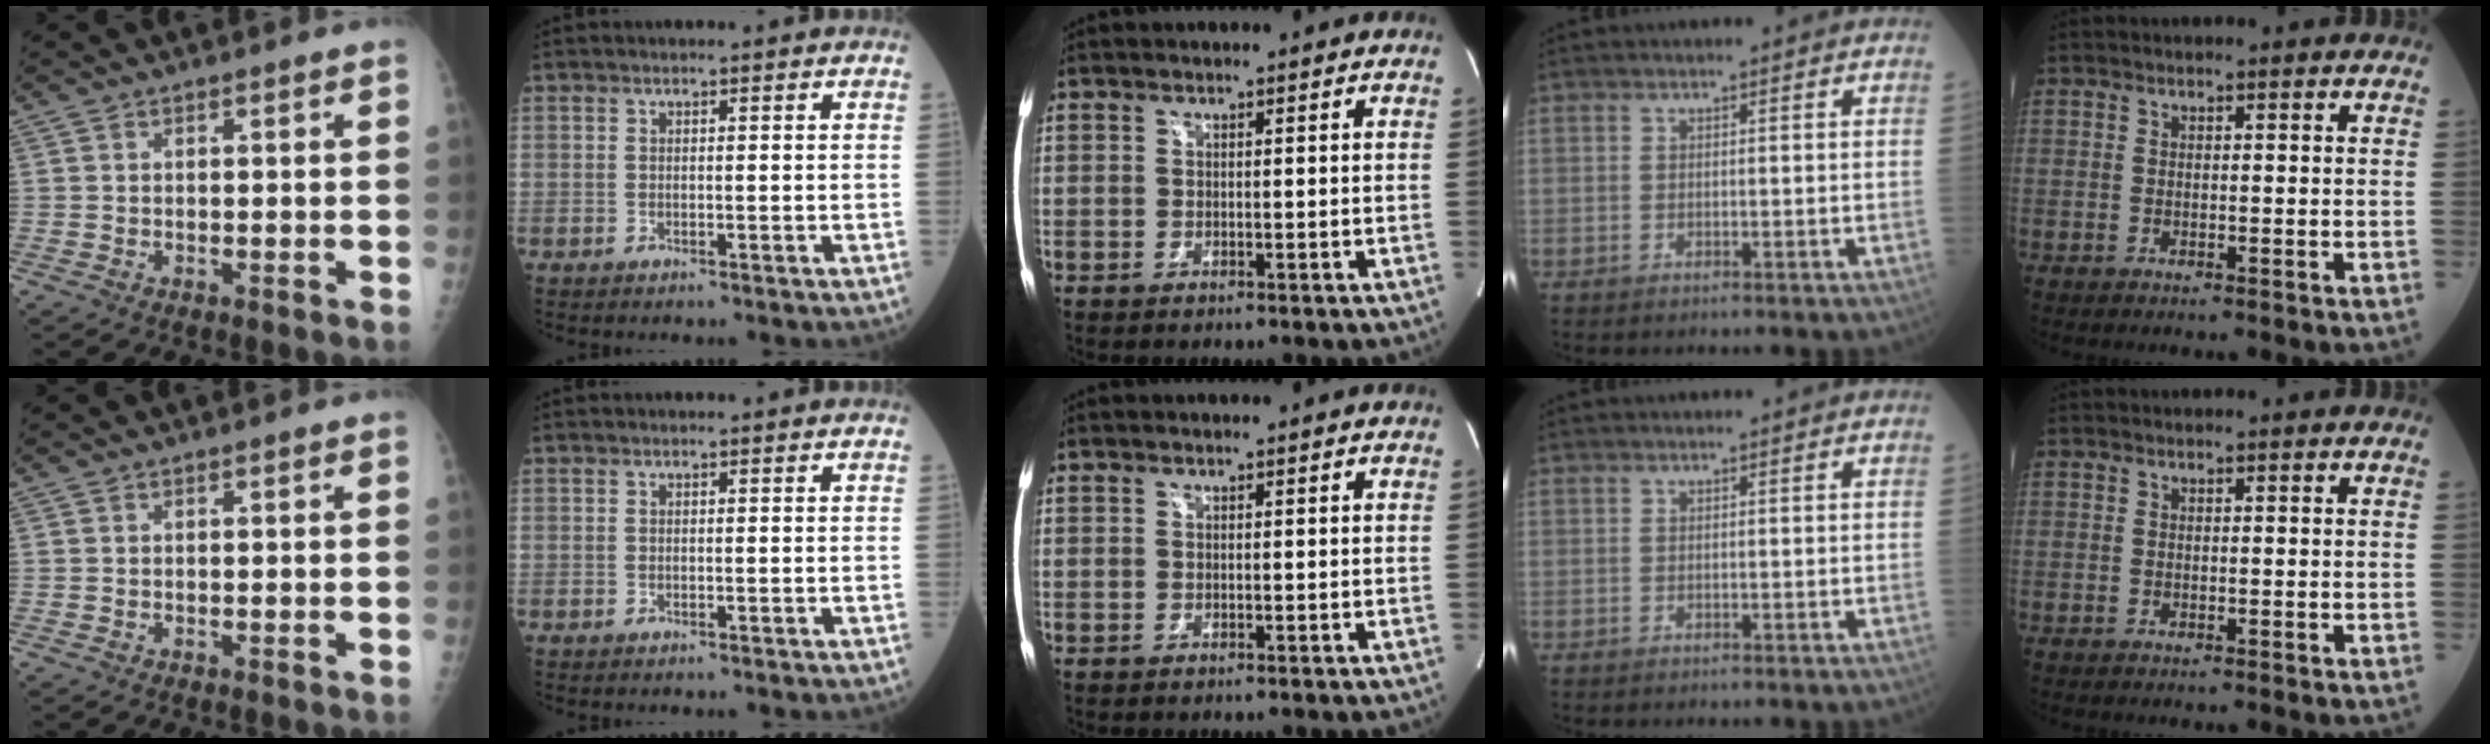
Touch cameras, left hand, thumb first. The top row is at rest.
{}